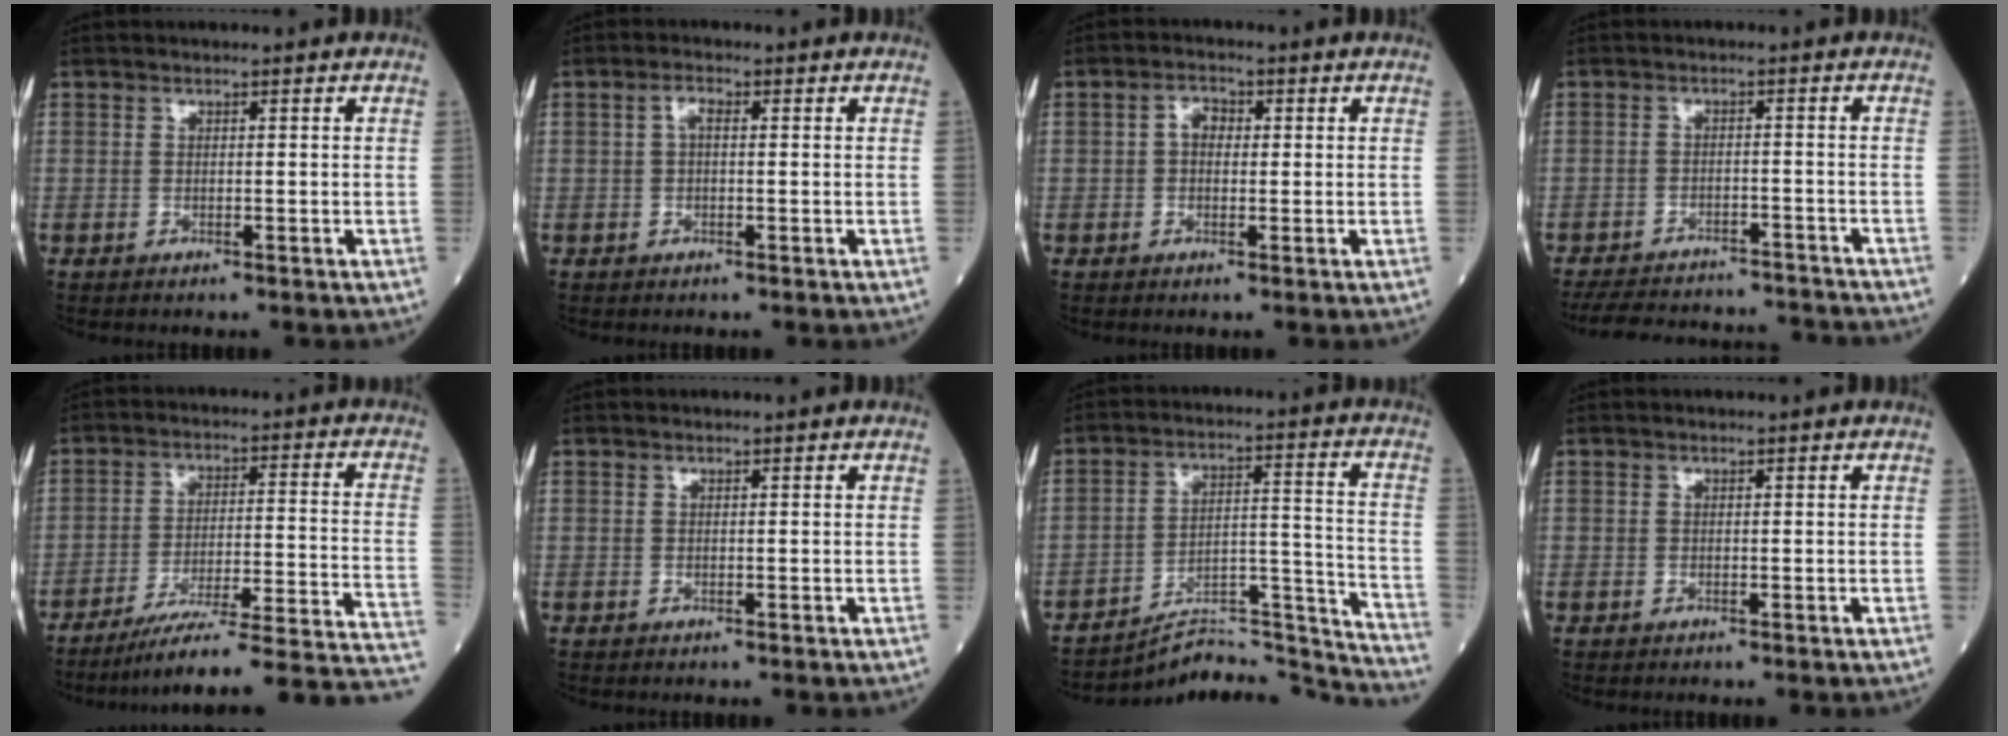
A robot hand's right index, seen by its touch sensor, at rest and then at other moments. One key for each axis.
{"total": 1.8, "fx": 0.3, "fy": 0.7, "fz": 1.7, "tx": -0.033, "ty": 0.007, "tz": 0.005}
{"total": 2.6, "fx": 0.2, "fy": 1.7, "fz": 1.9, "tx": -0.033, "ty": 0.014, "tz": 0.002}
{"total": 15.2, "fx": -14.3, "fy": 3.4, "fz": 3.9, "tx": -0.083, "ty": 0.003, "tz": -0.190}
{"total": 21.7, "fx": -18.6, "fy": -0.5, "fz": 11.2, "tx": -0.090, "ty": 0.001, "tz": -0.261}
{"total": 0.0}
{"total": 15.6, "fx": -15.6, "fy": -0.2, "fz": 0.5, "tx": 0.007, "ty": 0.062, "tz": -0.234}
{"total": 0.0}